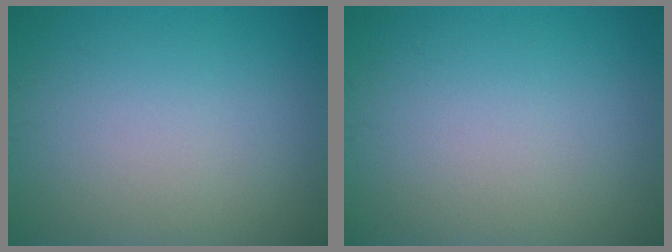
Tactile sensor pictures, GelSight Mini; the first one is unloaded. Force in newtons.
{"total": 0.0}